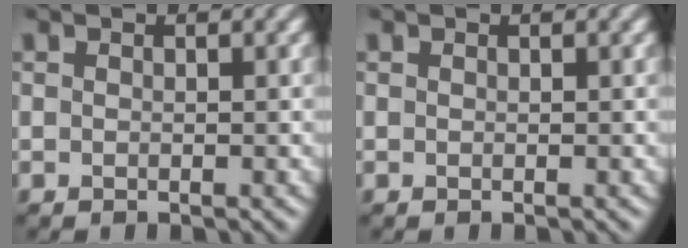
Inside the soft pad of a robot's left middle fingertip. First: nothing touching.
{"total": 0.0}